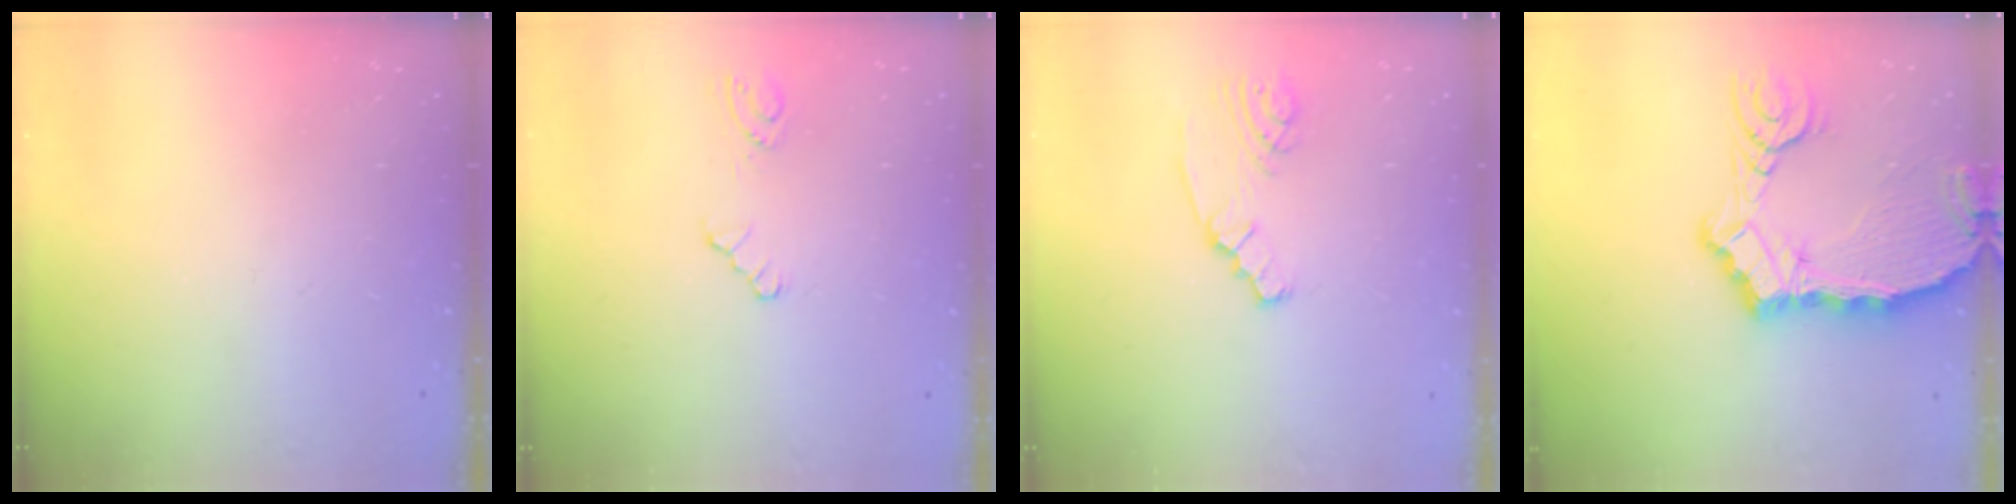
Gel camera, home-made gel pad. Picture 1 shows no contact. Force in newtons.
{"total": 3.5, "press": 3.4, "slide": 0.6}
{"total": 2.4, "press": 2.4, "slide": 0.3}
{"total": 13.6, "press": 13.6, "slide": 1.5}